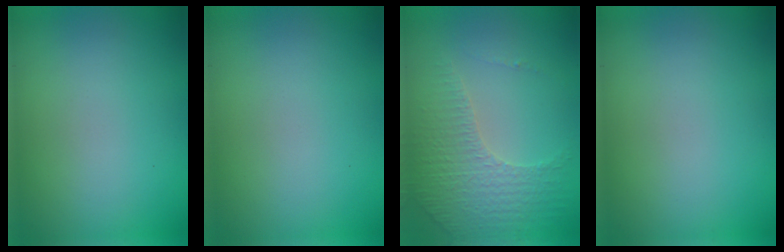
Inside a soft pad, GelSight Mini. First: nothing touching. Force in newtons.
{"total": 0.0}
{"total": 4.4, "press": 3.0, "slide": 3.3}
{"total": 0.0}